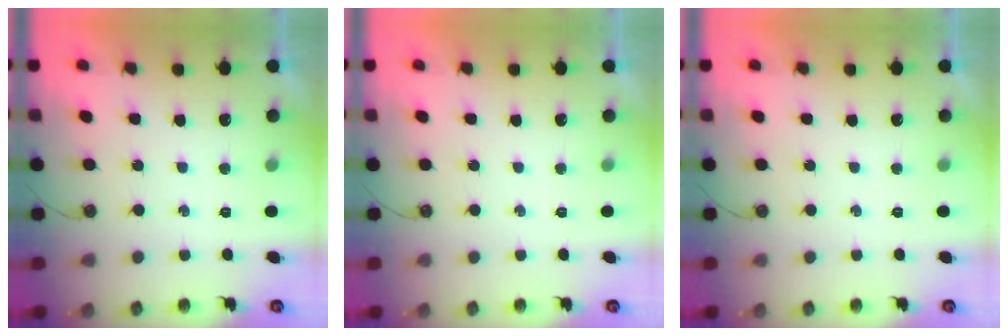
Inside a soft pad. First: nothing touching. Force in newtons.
{"total": 0.0}
{"total": 0.0}